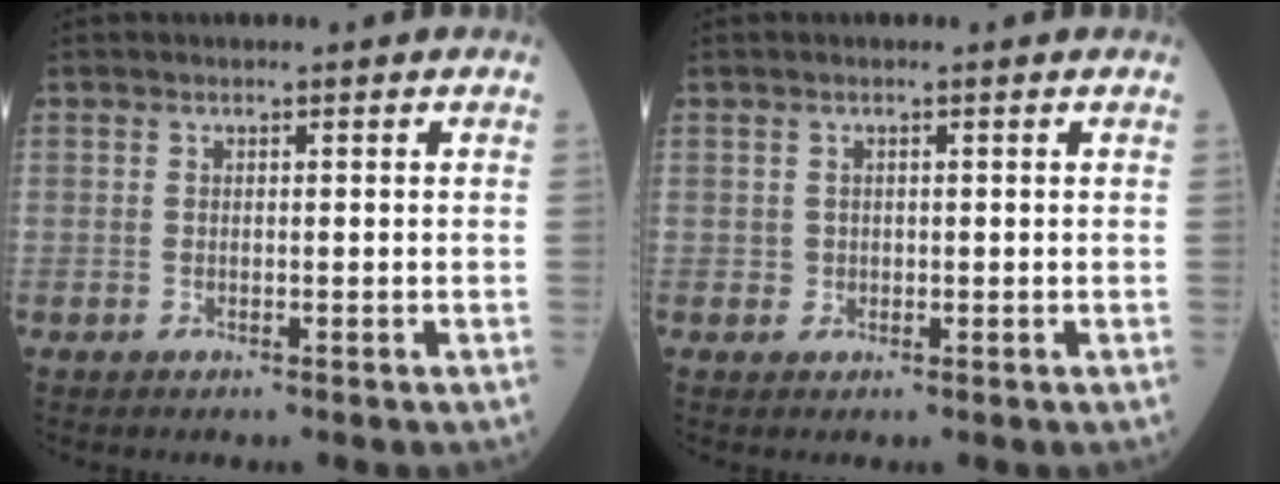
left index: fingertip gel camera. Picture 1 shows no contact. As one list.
[{"total": 0.7, "force": [0.1, 0.7, 0.2], "torque": [-0.002, 0.001, 0.002]}]